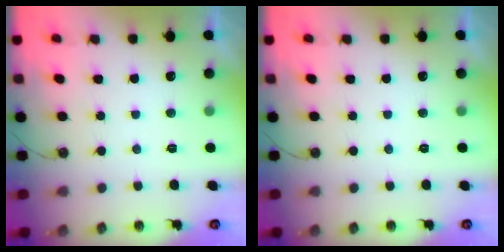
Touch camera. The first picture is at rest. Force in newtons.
{"total": 0.0}